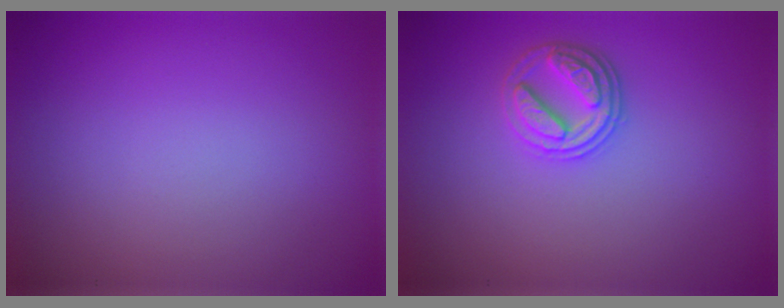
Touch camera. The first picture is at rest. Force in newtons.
{"total": 2.9, "press": 2.8, "slide": 0.7}